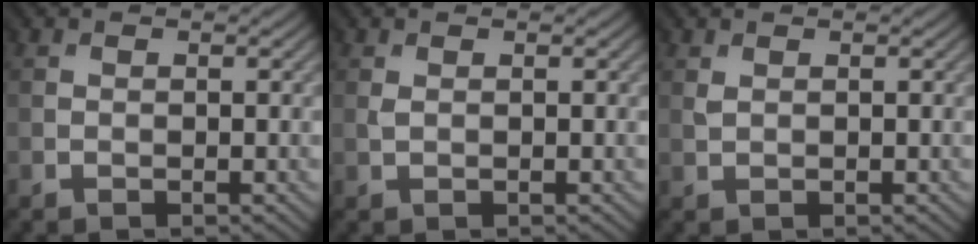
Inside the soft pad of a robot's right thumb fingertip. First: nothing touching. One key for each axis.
{"total": 0.6, "fx": 0.5, "fy": 0.3, "fz": 0.1, "tx": -0.009, "ty": 0.000, "tz": 0.010}
{"total": 0.9, "fx": 0.8, "fy": 0.3, "fz": 0.0, "tx": -0.006, "ty": 0.001, "tz": 0.016}